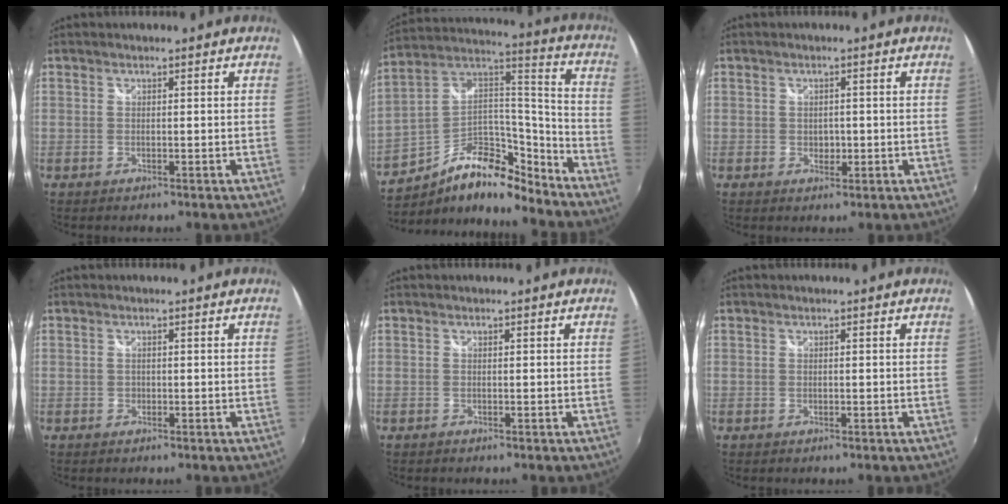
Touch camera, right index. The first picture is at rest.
{"total": 18.2, "force": [-12.1, 9.1, 10.1], "torque": [-0.203, 0.039, -0.199]}
{"total": 2.0, "force": [-0.3, 1.7, 0.9], "torque": [-0.013, -0.001, -0.004]}
{"total": 0.7, "force": [-0.3, 0.7, 0.1], "torque": [-0.001, -0.003, -0.005]}
{"total": 0.0}
{"total": 0.0}